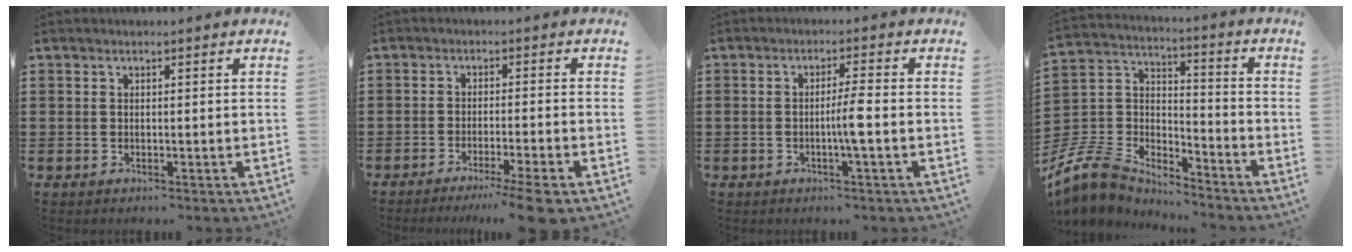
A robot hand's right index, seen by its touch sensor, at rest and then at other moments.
{"total": 4.3, "force": [-3.3, -0.6, 2.6], "torque": [-0.040, -0.014, -0.059]}
{"total": 3.8, "force": [-1.0, -0.2, 3.7], "torque": [-0.072, -0.009, -0.023]}
{"total": 8.2, "force": [-7.3, 3.4, 1.5], "torque": [-0.074, -0.003, -0.153]}